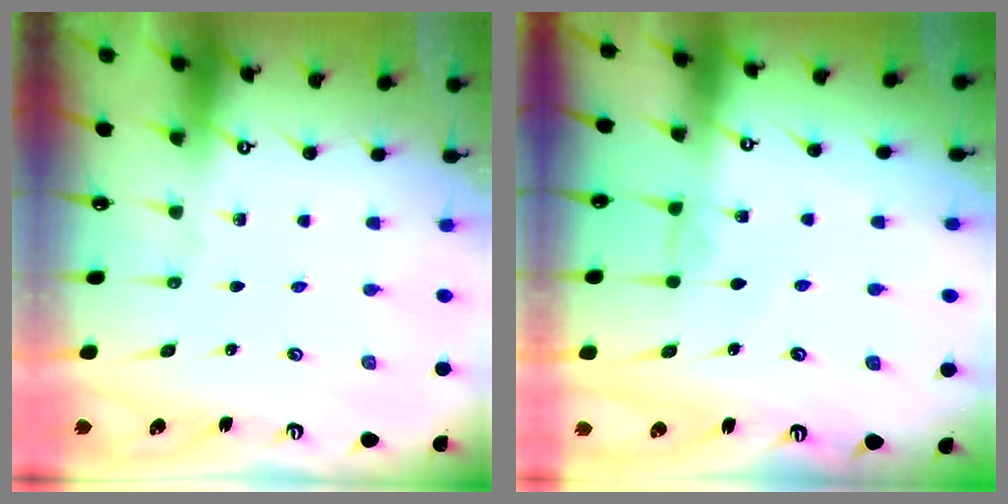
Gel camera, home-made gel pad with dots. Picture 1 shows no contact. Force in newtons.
{"total": 2.0, "press": 1.9, "slide": 0.3}